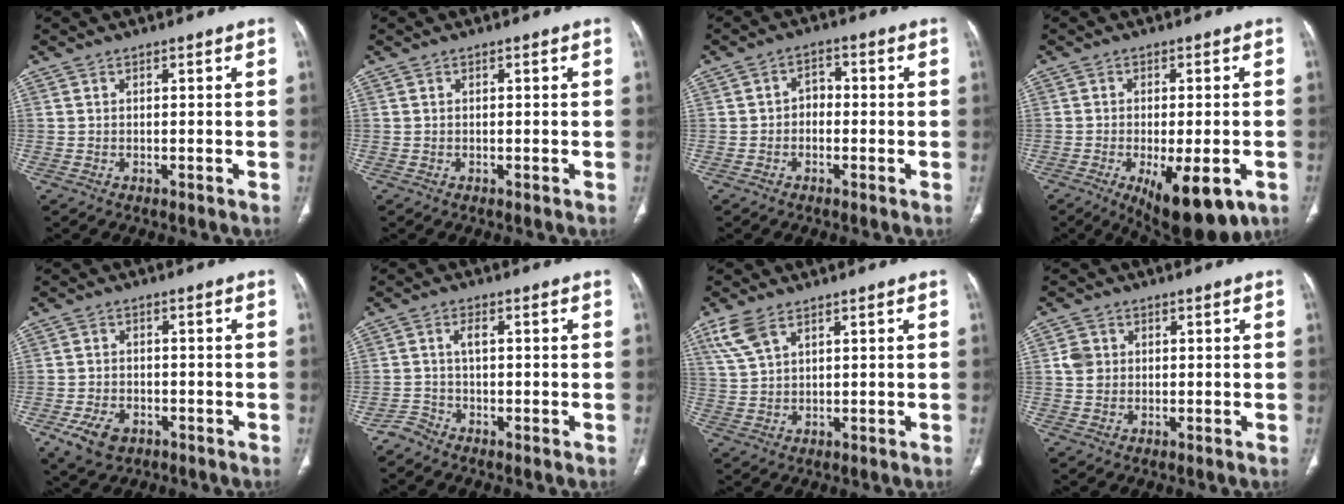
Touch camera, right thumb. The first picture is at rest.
{"total": 0.0}
{"total": 3.2, "force": [-0.5, 2.6, 1.8], "torque": [-0.013, 0.015, -0.019]}
{"total": 14.0, "force": [-5.7, 5.4, 11.5], "torque": [-0.144, -0.007, -0.069]}
{"total": 6.3, "force": [-2.9, 4.1, 3.7], "torque": [-0.069, 0.009, -0.046]}
{"total": 1.9, "force": [-1.2, 1.1, 1.0], "torque": [-0.019, 0.011, -0.025]}
{"total": 5.9, "force": [3.7, 2.7, 3.8], "torque": [-0.087, -0.002, 0.084]}
{"total": 3.3, "force": [0.5, 3.0, 1.4], "torque": [-0.012, 0.004, 0.010]}